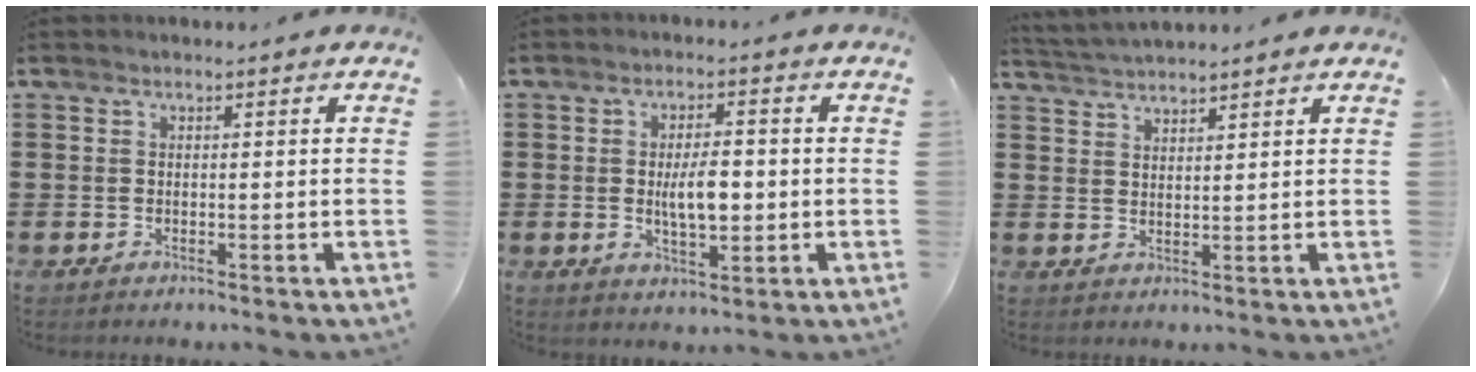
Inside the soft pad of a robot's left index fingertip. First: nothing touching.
{"total": 5.9, "force": [-0.1, 2.4, 5.4], "torque": [-0.092, -0.003, -0.009]}
{"total": 2.6, "force": [2.6, -0.1, 0.0], "torque": [-0.009, -0.006, 0.049]}